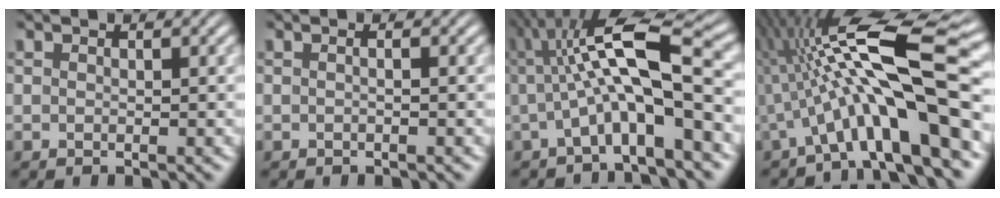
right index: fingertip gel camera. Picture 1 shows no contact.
{"total": 0.6, "force": [-0.2, -0.1, 0.6], "torque": [-0.010, 0.003, -0.006]}
{"total": 8.6, "force": [1.1, 3.1, 8.0], "torque": [-0.135, 0.012, 0.016]}
{"total": 11.5, "force": [1.0, 3.6, 10.9], "torque": [-0.184, 0.010, 0.018]}